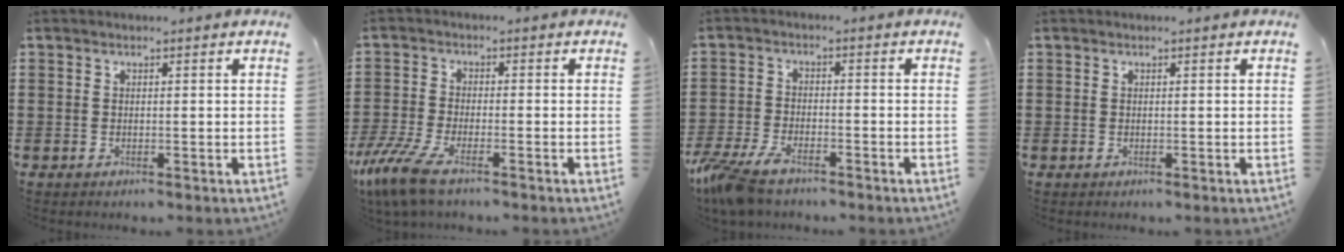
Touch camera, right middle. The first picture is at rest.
{"total": 6.3, "force": [-4.2, 1.3, 4.5], "torque": [-0.123, -0.021, -0.088]}
{"total": 5.7, "force": [-4.4, 1.5, 3.3], "torque": [-0.097, -0.011, -0.094]}
{"total": 0.0}